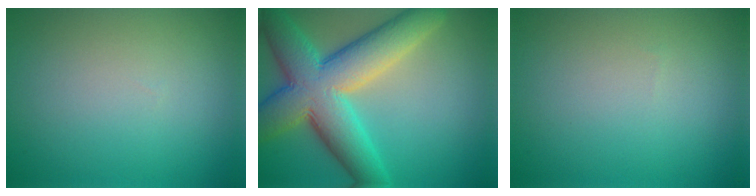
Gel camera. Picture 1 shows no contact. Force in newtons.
{"total": 11.0, "press": 11.0, "slide": 0.5}
{"total": 0.0}